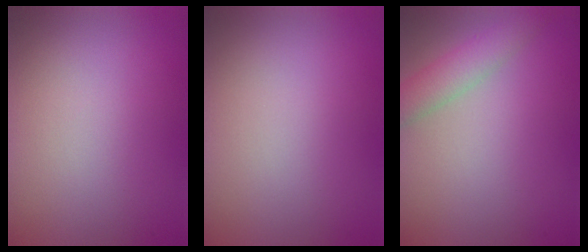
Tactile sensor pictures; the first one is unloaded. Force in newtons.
{"total": 0.0}
{"total": 2.8, "press": 2.8, "slide": 0.2}